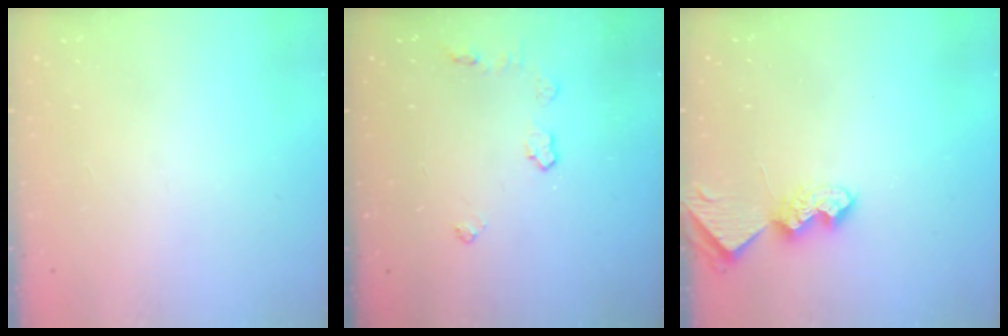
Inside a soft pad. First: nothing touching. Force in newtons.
{"total": 5.4, "press": 5.3, "slide": 0.7}
{"total": 6.3, "press": 6.3, "slide": 0.5}